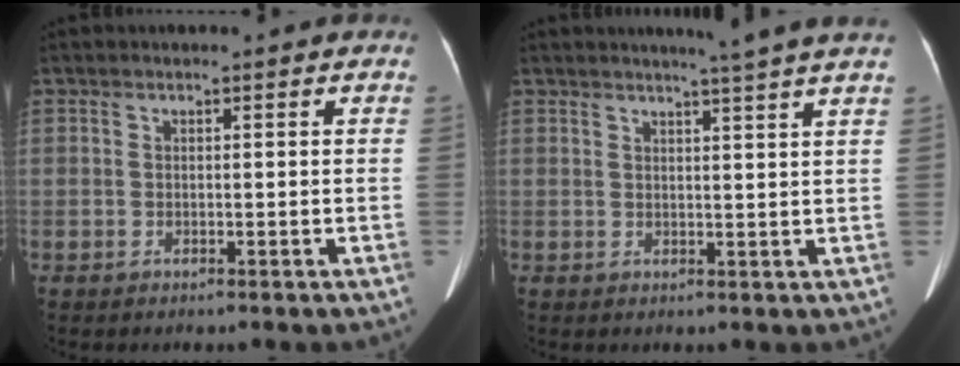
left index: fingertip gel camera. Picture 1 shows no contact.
{"total": 6.3, "force": [5.3, -1.5, 3.0], "torque": [-0.040, -0.002, 0.056]}